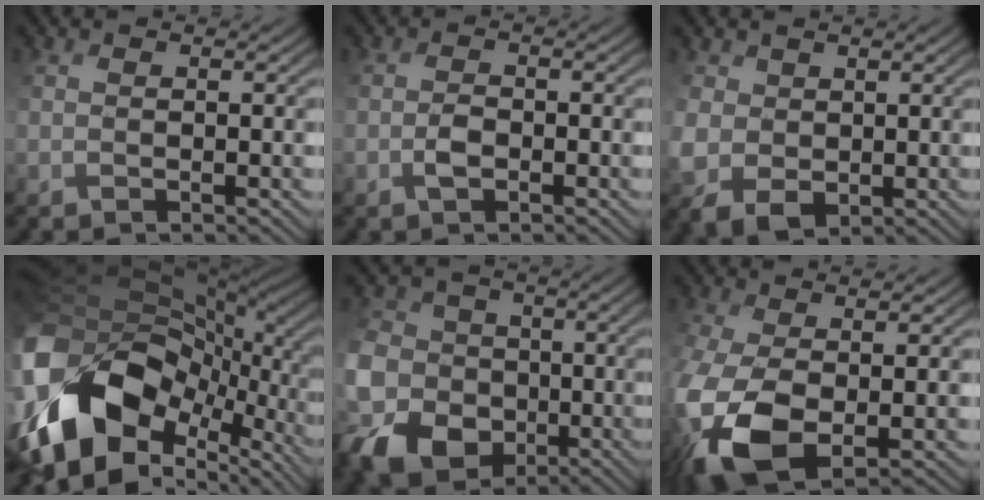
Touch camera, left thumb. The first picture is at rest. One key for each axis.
{"total": 1.9, "fx": -0.9, "fy": 1.1, "fz": 1.3, "tx": -0.025, "ty": 0.002, "tz": -0.020}
{"total": 4.9, "fx": 0.9, "fy": 4.2, "fz": 2.3, "tx": -0.082, "ty": -0.010, "tz": 0.017}
{"total": 18.5, "fx": -5.4, "fy": 12.3, "fz": 12.6, "tx": -0.293, "ty": -0.024, "tz": -0.095}
{"total": 14.1, "fx": -4.4, "fy": 11.7, "fz": 6.6, "tx": -0.207, "ty": -0.036, "tz": -0.099}
{"total": 13.5, "fx": -3.9, "fy": 7.3, "fz": 10.7, "tx": -0.278, "ty": -0.051, "tz": -0.050}